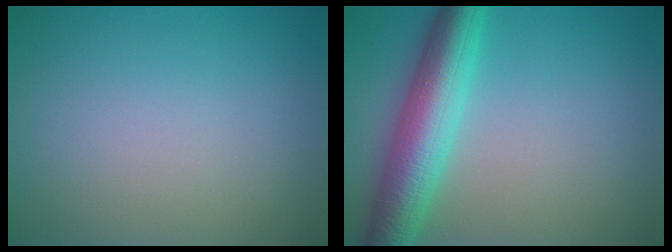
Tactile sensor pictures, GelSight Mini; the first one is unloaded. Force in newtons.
{"total": 7.1, "press": 7.1, "slide": 0.0}